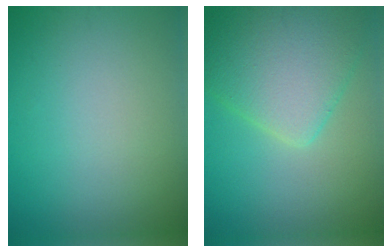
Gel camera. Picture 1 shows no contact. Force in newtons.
{"total": 6.7, "press": 6.7, "slide": 0.3}